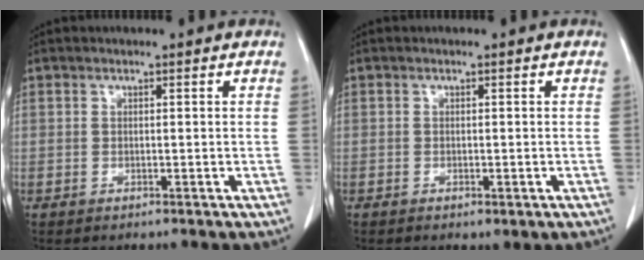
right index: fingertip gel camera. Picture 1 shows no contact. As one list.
[{"total": 1.4, "force": [-0.7, 0.6, 1.1], "torque": [-0.019, -0.004, -0.003]}]